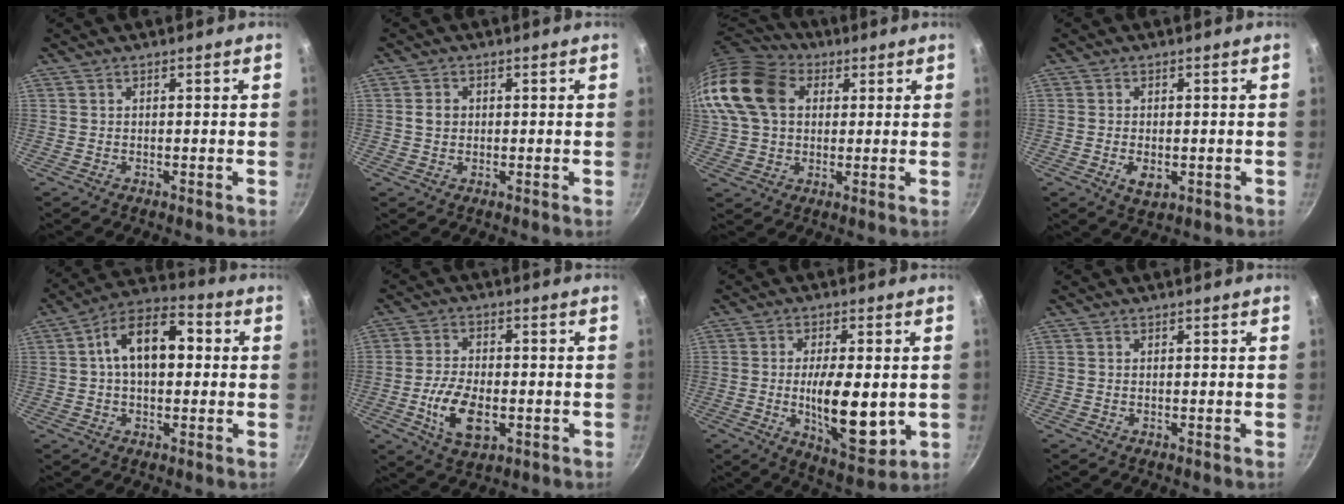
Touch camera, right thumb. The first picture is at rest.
{"total": 2.2, "force": [0.2, 1.9, 1.2], "torque": [-0.012, 0.005, 0.001]}
{"total": 18.1, "force": [4.4, 13.4, 11.3], "torque": [-0.225, 0.027, 0.067]}
{"total": 4.0, "force": [-0.9, 2.4, 3.1], "torque": [-0.049, -0.005, -0.009]}
{"total": 13.3, "force": [1.7, 8.0, 10.5], "torque": [-0.135, 0.034, 0.009]}
{"total": 10.3, "force": [-2.5, 5.8, 8.2], "torque": [-0.149, 0.007, -0.042]}
{"total": 14.3, "force": [-1.3, 5.6, 13.0], "torque": [-0.199, -0.016, -0.008]}
{"total": 0.0}